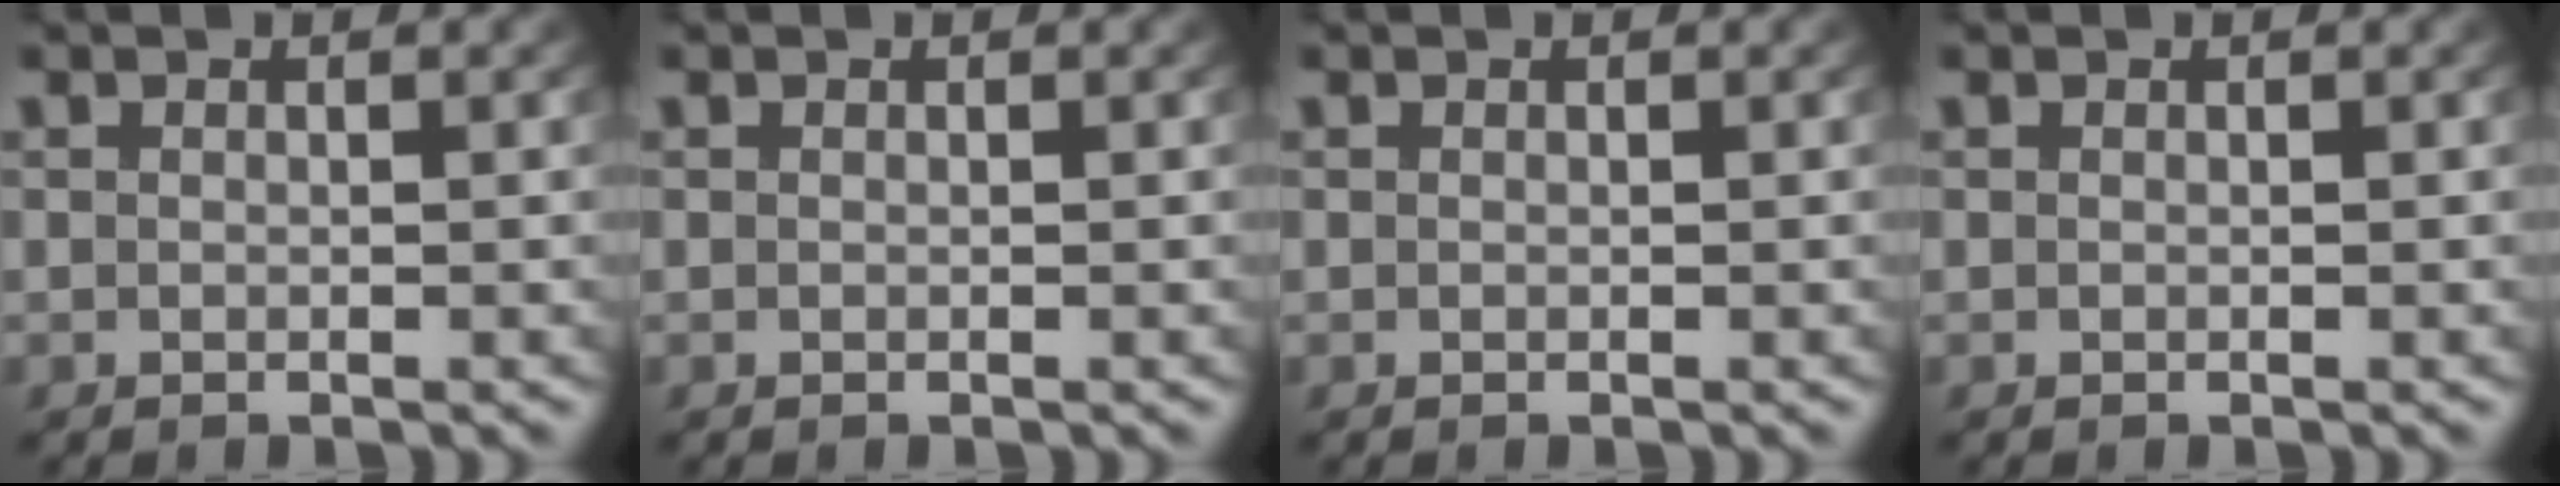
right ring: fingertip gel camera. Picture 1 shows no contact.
{"total": 0.0}
{"total": 0.0}
{"total": 0.0}